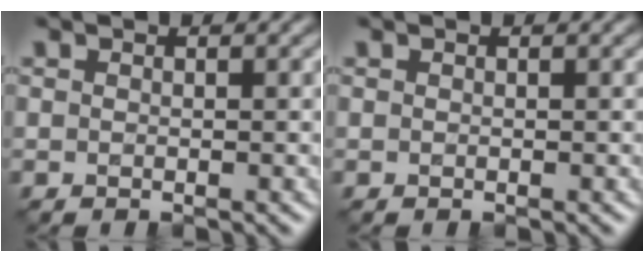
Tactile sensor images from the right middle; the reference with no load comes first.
{"total": 0.0}